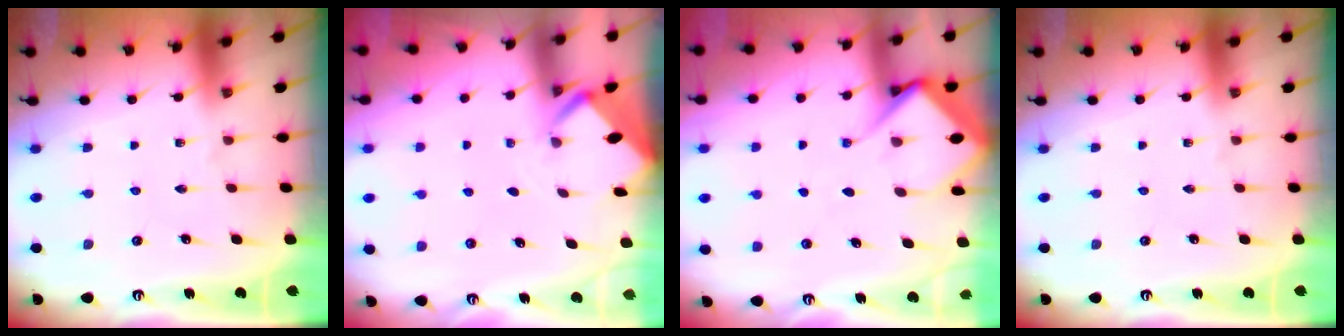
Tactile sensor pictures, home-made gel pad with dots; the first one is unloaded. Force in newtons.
{"total": 2.1, "press": 2.1, "slide": 0.2}
{"total": 8.5, "press": 8.4, "slide": 0.8}
{"total": 0.0}